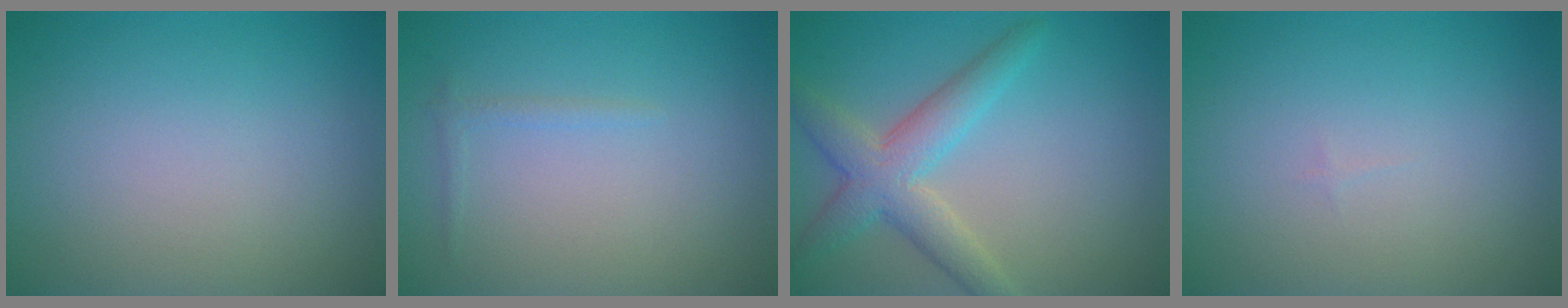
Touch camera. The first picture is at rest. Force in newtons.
{"total": 0.7, "press": 0.7, "slide": 0.1}
{"total": 4.6, "press": 4.6, "slide": 0.3}
{"total": 0.0}